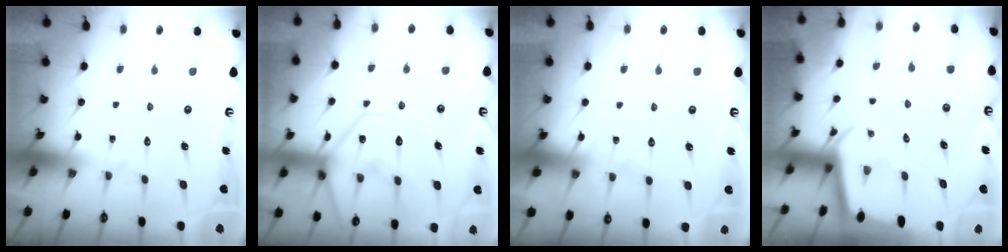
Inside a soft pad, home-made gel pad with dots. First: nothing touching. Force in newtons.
{"total": 17.5, "press": 17.4, "slide": 1.7}
{"total": 4.7, "press": 4.6, "slide": 0.6}
{"total": 2.1, "press": 2.1, "slide": 0.1}